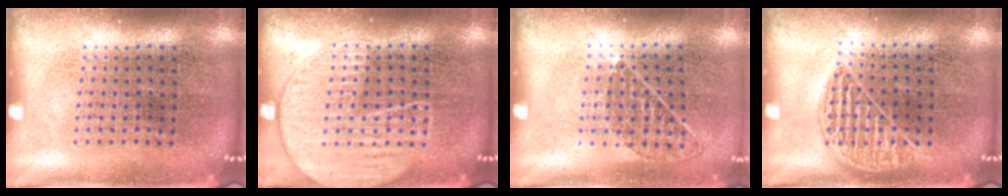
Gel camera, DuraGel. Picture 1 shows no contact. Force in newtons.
{"total": 2.6, "press": 2.6, "slide": 0.3}
{"total": 0.9, "press": 0.7, "slide": 0.5}
{"total": 1.0, "press": 0.8, "slide": 0.5}